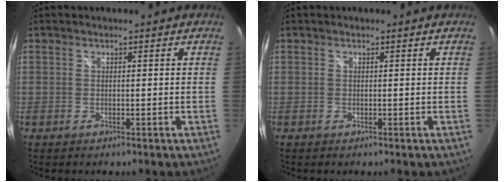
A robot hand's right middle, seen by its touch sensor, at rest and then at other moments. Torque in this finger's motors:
{"motor_torque": [0.00, 0.00, -0.01, 0.00]}